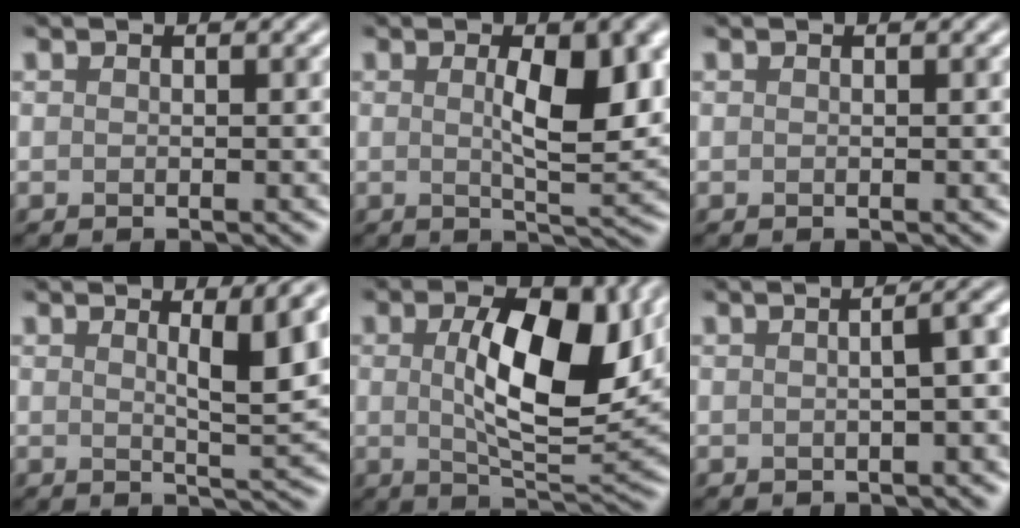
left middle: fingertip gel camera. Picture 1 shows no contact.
{"total": 6.5, "force": [1.0, 2.0, 6.1], "torque": [-0.096, -0.004, 0.019]}
{"total": 0.0}
{"total": 6.5, "force": [1.8, 1.7, 6.0], "torque": [-0.070, 0.001, 0.026]}
{"total": 10.2, "force": [1.5, 4.3, 9.1], "torque": [-0.145, 0.001, 0.029]}
{"total": 4.5, "force": [0.1, 1.8, 4.1], "torque": [-0.028, 0.017, -0.001]}